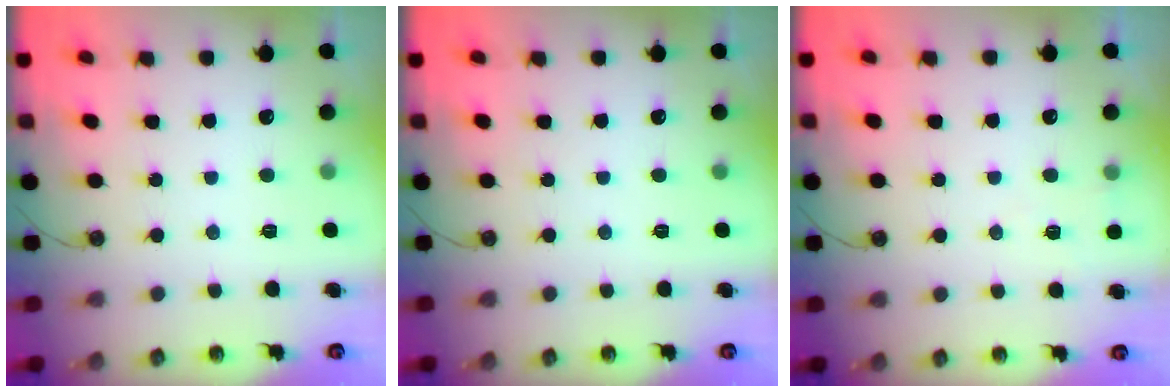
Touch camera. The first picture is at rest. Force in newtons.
{"total": 0.0}
{"total": 4.0, "press": 3.4, "slide": 2.2}